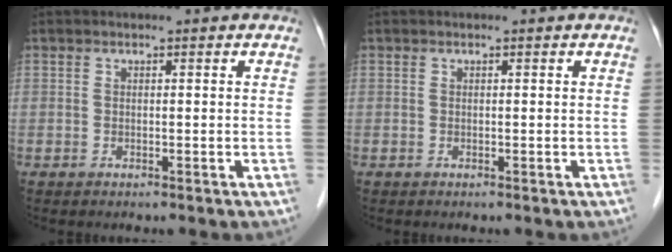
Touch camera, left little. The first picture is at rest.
{"total": 0.0}